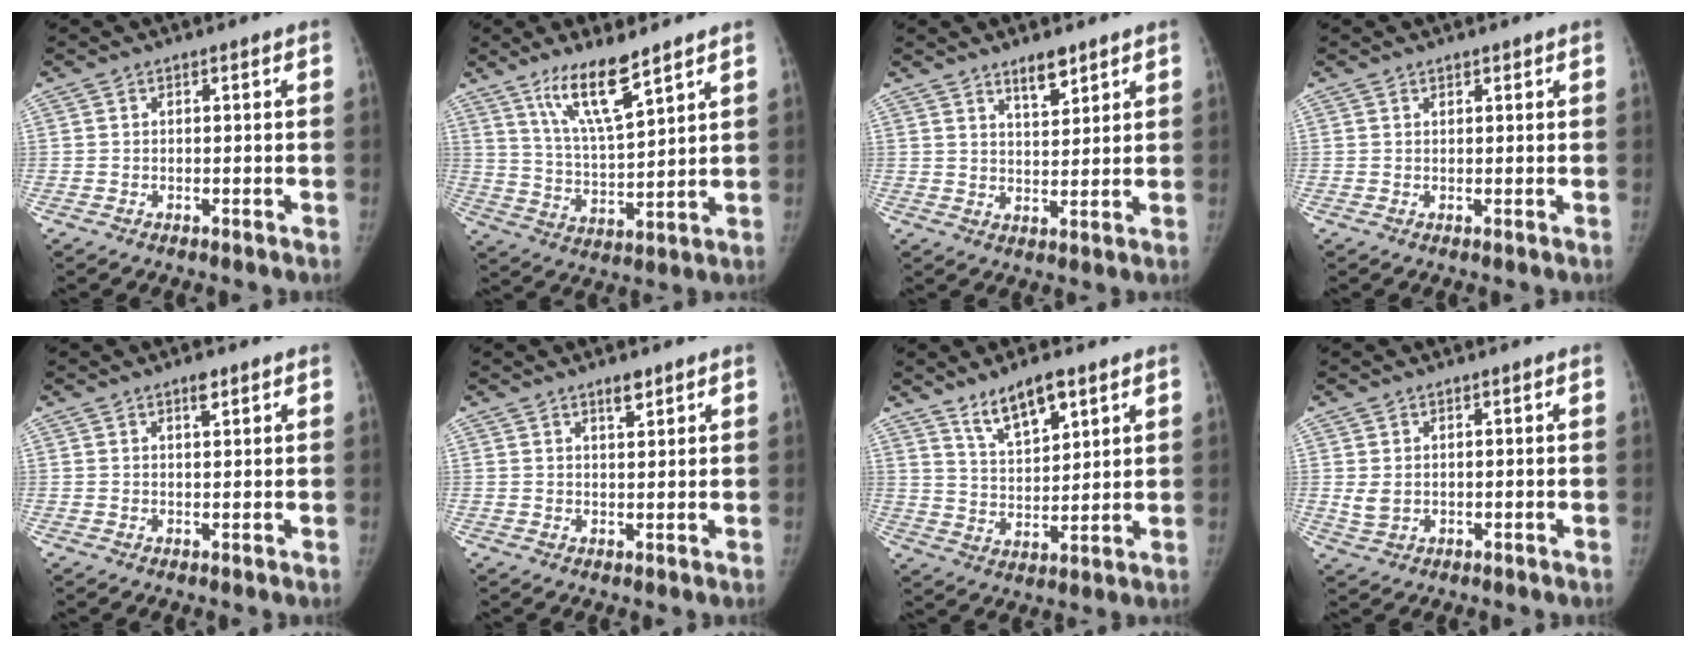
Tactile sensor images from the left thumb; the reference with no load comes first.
{"total": 11.3, "force": [7.7, 2.2, 7.9], "torque": [-0.140, -0.052, 0.155]}
{"total": 5.2, "force": [3.8, 1.8, 3.0], "torque": [-0.034, -0.031, 0.065]}
{"total": 1.0, "force": [0.8, 0.5, 0.3], "torque": [0.003, -0.005, 0.010]}
{"total": 2.2, "force": [1.4, 0.8, 1.4], "torque": [-0.017, -0.007, 0.022]}
{"total": 2.7, "force": [2.0, 0.9, 1.6], "torque": [-0.019, -0.014, 0.034]}
{"total": 9.4, "force": [6.3, 3.4, 6.1], "torque": [-0.090, -0.038, 0.118]}
{"total": 2.7, "force": [0.5, 2.0, 1.8], "torque": [-0.033, -0.007, 0.016]}